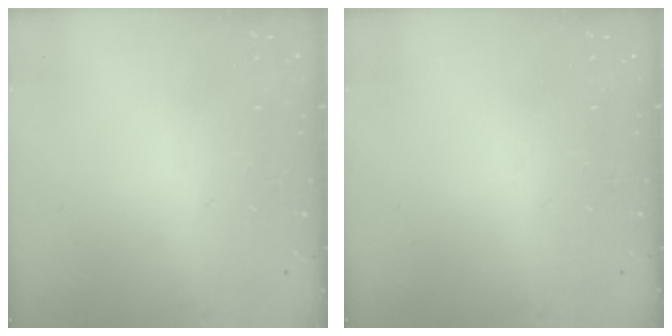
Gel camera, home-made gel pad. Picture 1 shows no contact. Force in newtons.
{"total": 0.0}